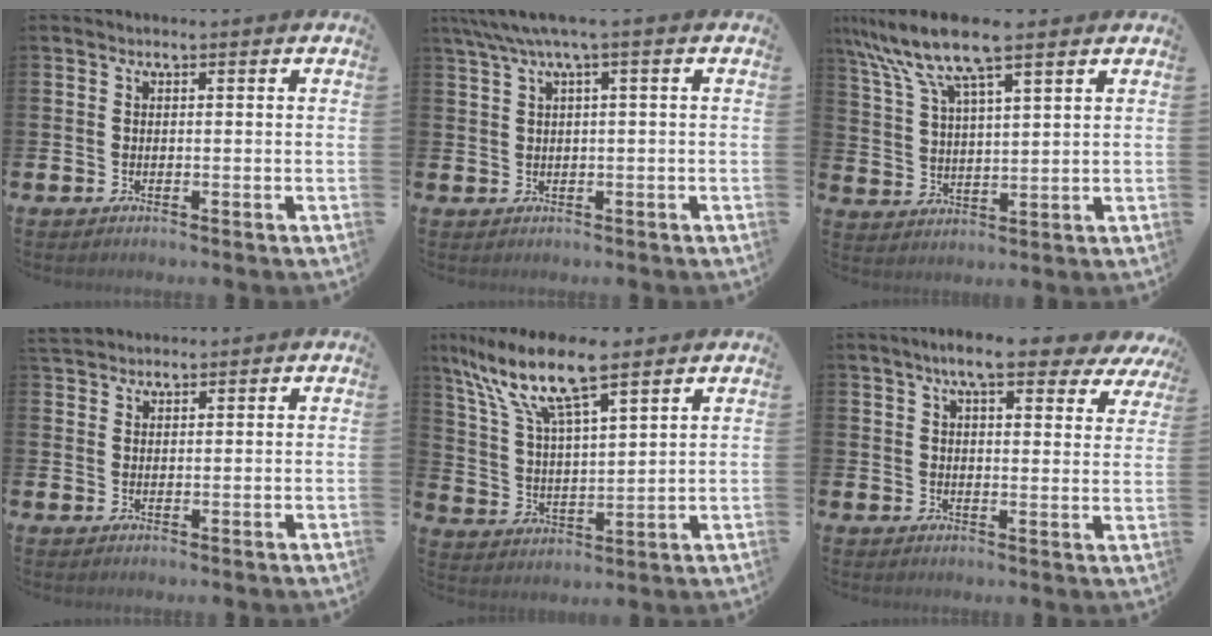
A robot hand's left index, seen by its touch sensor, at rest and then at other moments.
{"total": 3.5, "force": [1.4, 0.0, 3.1], "torque": [-0.062, -0.001, 0.025]}
{"total": 10.0, "force": [7.8, 1.9, 5.9], "torque": [-0.138, -0.020, 0.140]}
{"total": 2.6, "force": [2.4, 0.8, -0.1], "torque": [0.008, -0.008, 0.043]}
{"total": 11.4, "force": [8.6, 3.0, 6.9], "torque": [-0.155, -0.030, 0.149]}
{"total": 8.0, "force": [6.6, 1.9, 4.1], "torque": [-0.076, -0.019, 0.113]}